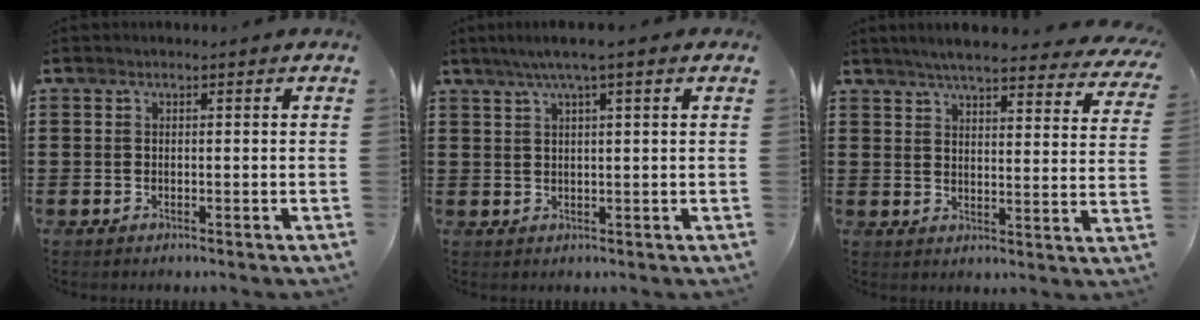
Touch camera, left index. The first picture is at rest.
{"total": 3.6, "force": [2.0, 0.0, 3.0], "torque": [-0.060, 0.004, 0.035]}
{"total": 5.8, "force": [5.3, 0.1, 2.4], "torque": [-0.064, -0.022, 0.094]}